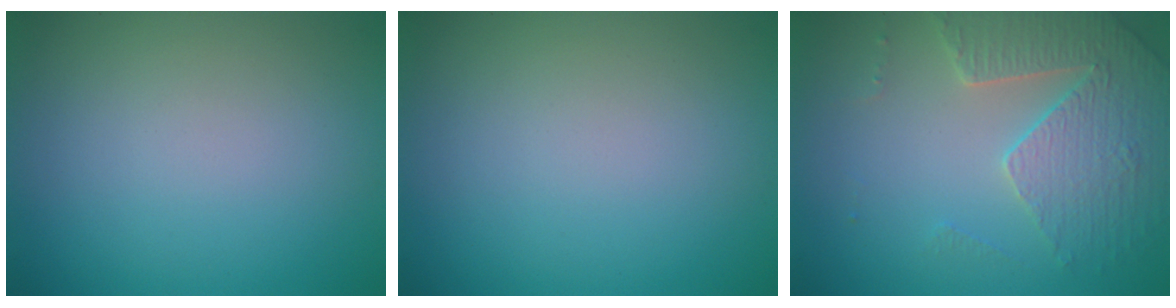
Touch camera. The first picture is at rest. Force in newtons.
{"total": 0.0}
{"total": 3.9, "press": 3.8, "slide": 0.8}